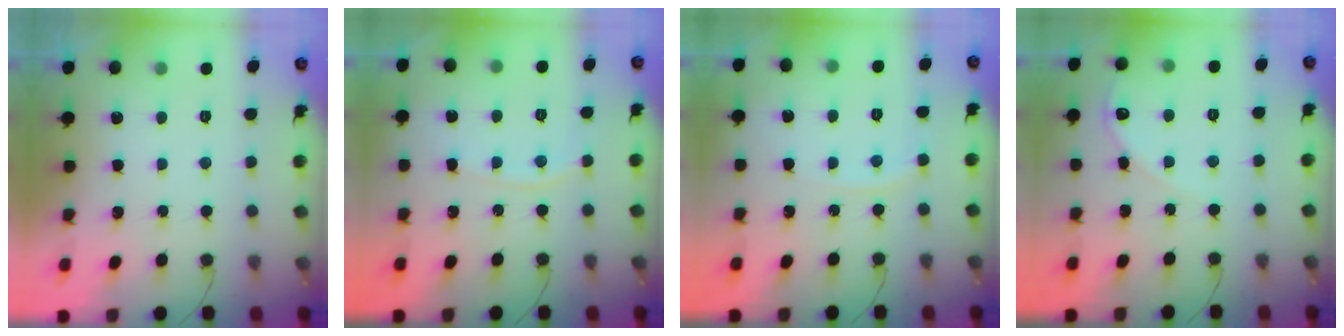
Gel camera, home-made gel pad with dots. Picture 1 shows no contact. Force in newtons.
{"total": 4.2, "press": 4.1, "slide": 0.6}
{"total": 3.9, "press": 3.9, "slide": 0.5}
{"total": 5.6, "press": 5.6, "slide": 0.8}